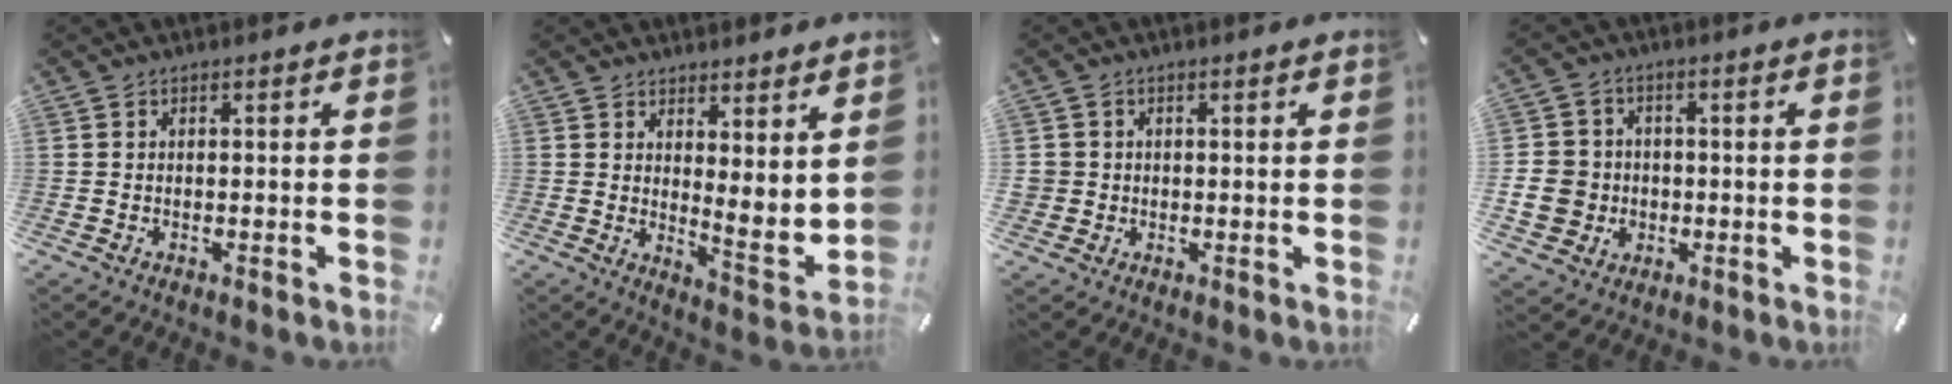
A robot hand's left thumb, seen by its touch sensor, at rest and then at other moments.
{"total": 5.2, "force": [4.7, 1.6, 1.5], "torque": [-0.015, -0.056, 0.086]}
{"total": 2.7, "force": [0.3, 2.6, 0.1], "torque": [-0.004, 0.006, 0.006]}
{"total": 8.5, "force": [-1.0, 8.0, 3.0], "torque": [-0.074, 0.015, -0.017]}